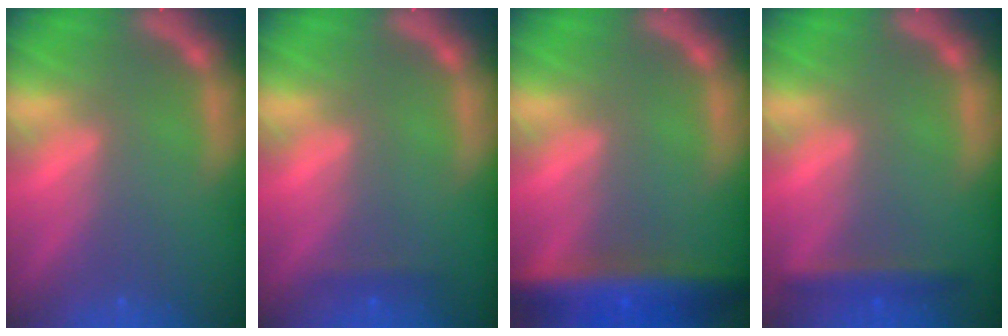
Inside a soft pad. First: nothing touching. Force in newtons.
{"total": 0.9}
{"total": 7.5}
{"total": 2.4}